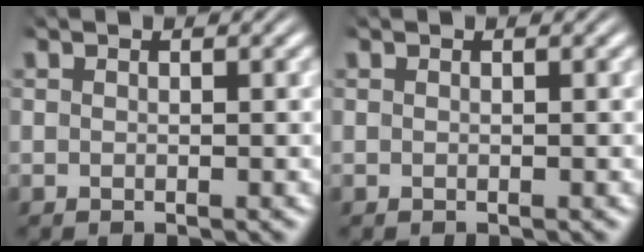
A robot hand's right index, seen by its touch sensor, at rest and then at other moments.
{"total": 0.0}